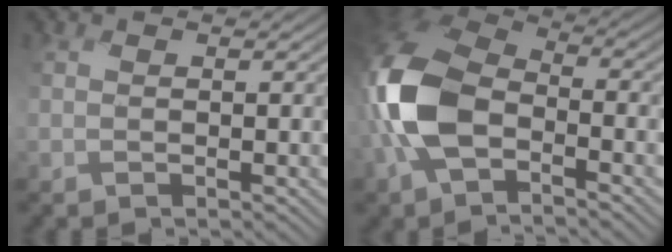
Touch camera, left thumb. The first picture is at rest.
{"total": 12.8, "force": [-4.0, 7.9, 9.2], "torque": [-0.262, 0.000, -0.099]}